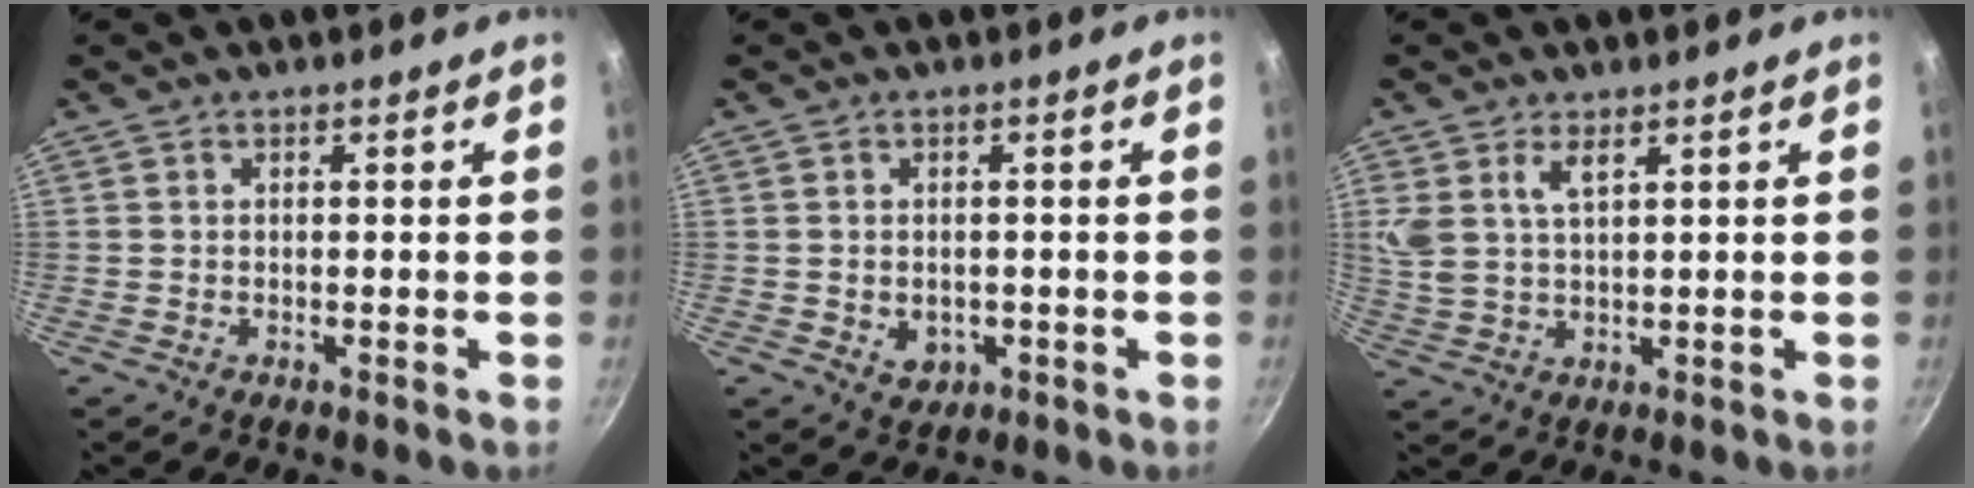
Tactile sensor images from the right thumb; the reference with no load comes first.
{"total": 3.4, "force": [-0.7, 2.8, 1.9], "torque": [-0.015, 0.001, -0.001]}
{"total": 5.4, "force": [2.6, 2.3, 4.1], "torque": [-0.090, -0.007, 0.063]}